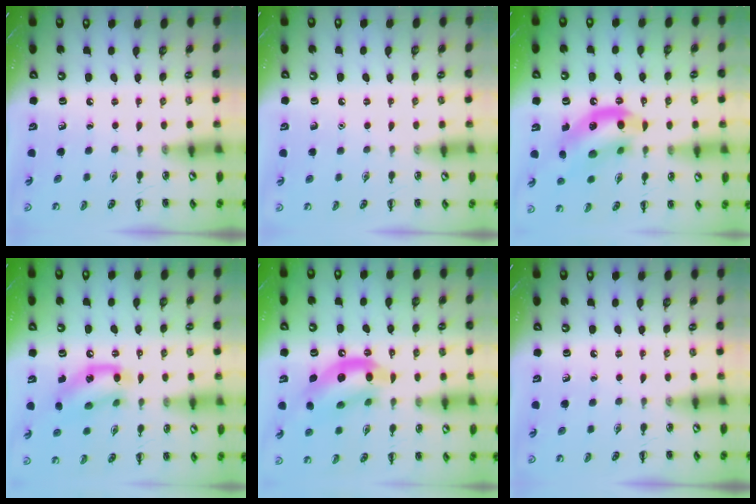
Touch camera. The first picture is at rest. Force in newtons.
{"total": 1.6, "press": 1.5, "slide": 0.1}
{"total": 15.1, "press": 14.9, "slide": 2.4}
{"total": 14.4, "press": 14.1, "slide": 2.5}
{"total": 13.8, "press": 13.3, "slide": 3.4}
{"total": 0.0}